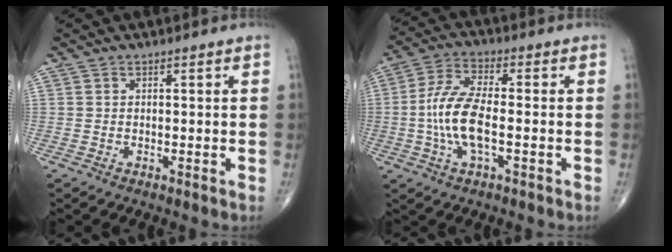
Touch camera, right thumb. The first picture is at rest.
{"total": 10.7, "force": [-1.7, 3.9, 9.8], "torque": [-0.213, 0.017, -0.037]}